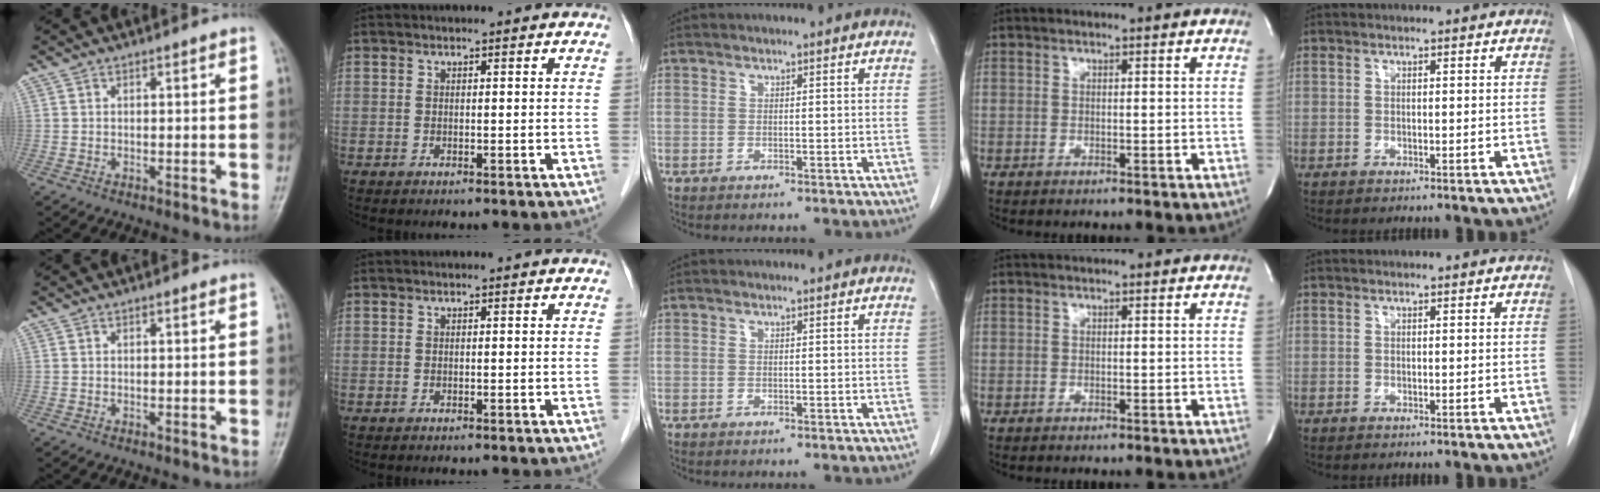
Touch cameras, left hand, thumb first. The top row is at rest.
{}